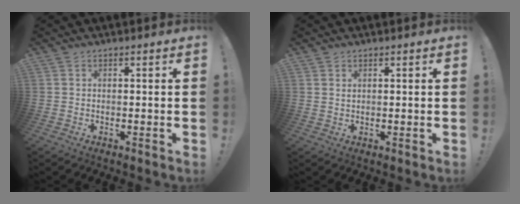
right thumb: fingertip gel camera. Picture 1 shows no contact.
{"total": 1.0, "force": [0.8, 0.5, 0.4], "torque": [-0.002, -0.003, 0.015]}